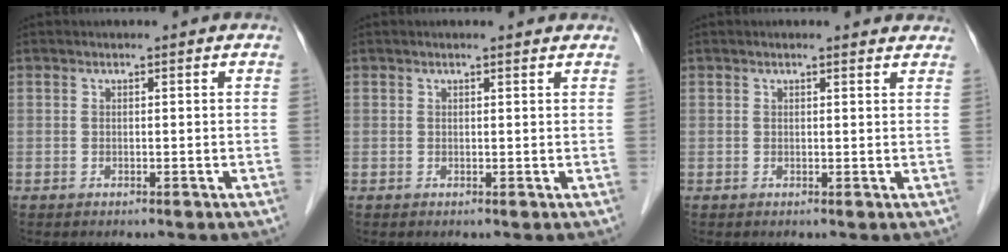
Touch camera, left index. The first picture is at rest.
{"total": 2.0, "force": [1.7, 0.2, 0.9], "torque": [-0.017, 0.008, 0.014]}
{"total": 3.5, "force": [3.2, 0.8, 1.3], "torque": [-0.014, 0.006, 0.023]}